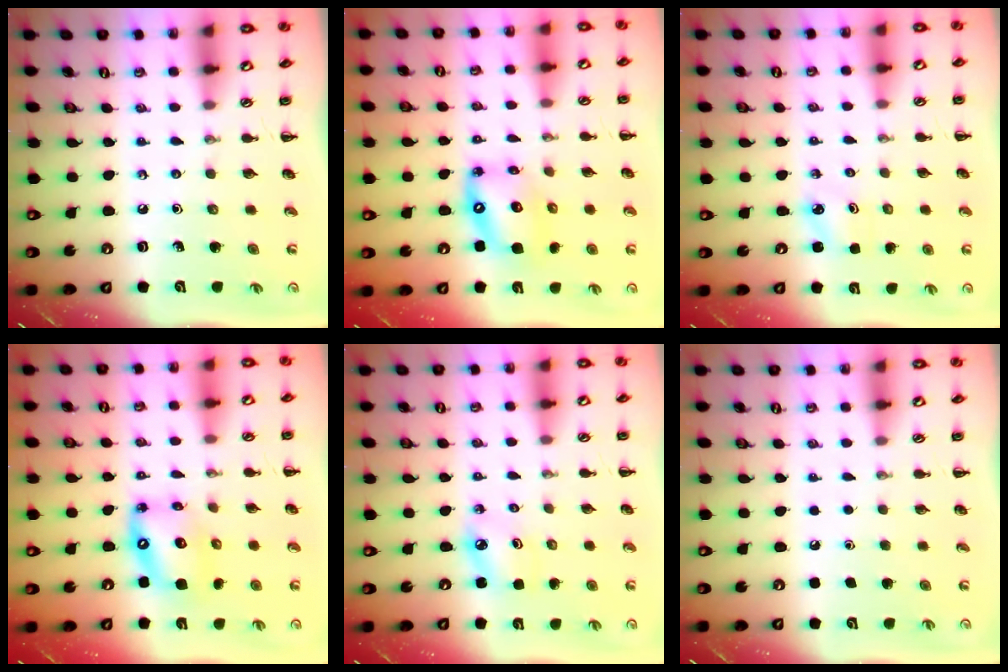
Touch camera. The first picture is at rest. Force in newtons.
{"total": 13.5, "press": 13.1, "slide": 3.4}
{"total": 1.7, "press": 1.7, "slide": 0.2}
{"total": 13.5, "press": 13.1, "slide": 3.4}
{"total": 4.0, "press": 3.9, "slide": 0.8}
{"total": 1.6, "press": 1.6, "slide": 0.1}